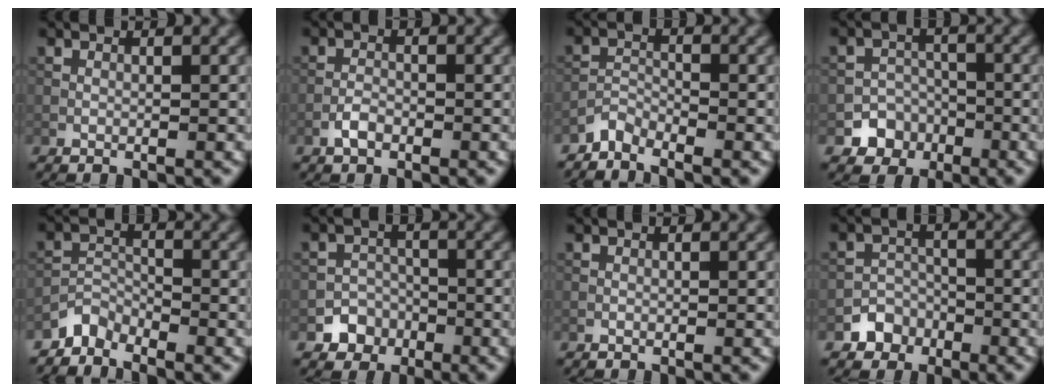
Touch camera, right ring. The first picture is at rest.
{"total": 1.6, "force": [-1.0, 0.8, 1.0], "torque": [-0.018, 0.003, -0.022]}
{"total": 2.0, "force": [-1.9, 0.5, 0.3], "torque": [-0.005, 0.007, -0.045]}
{"total": 3.9, "force": [-2.1, 3.2, 0.5], "torque": [0.028, 0.006, -0.041]}
{"total": 2.5, "force": [-2.3, 0.9, 0.2], "torque": [-0.001, 0.010, -0.053]}
{"total": 3.1, "force": [-1.8, 2.6, 0.3], "torque": [0.024, 0.007, -0.033]}
{"total": 0.0}
{"total": 2.8, "force": [-1.8, 2.1, 0.2], "torque": [0.014, 0.007, -0.031]}